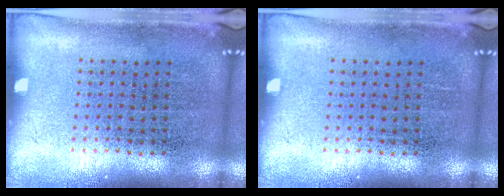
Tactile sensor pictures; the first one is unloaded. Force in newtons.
{"total": 0.0}